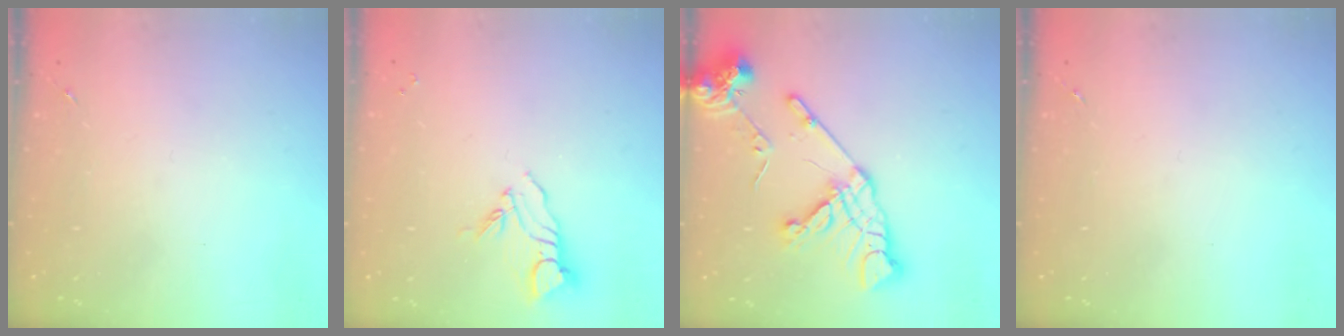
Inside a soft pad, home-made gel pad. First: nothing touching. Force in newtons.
{"total": 6.9, "press": 6.9, "slide": 0.7}
{"total": 16.3, "press": 16.2, "slide": 2.1}
{"total": 0.0}